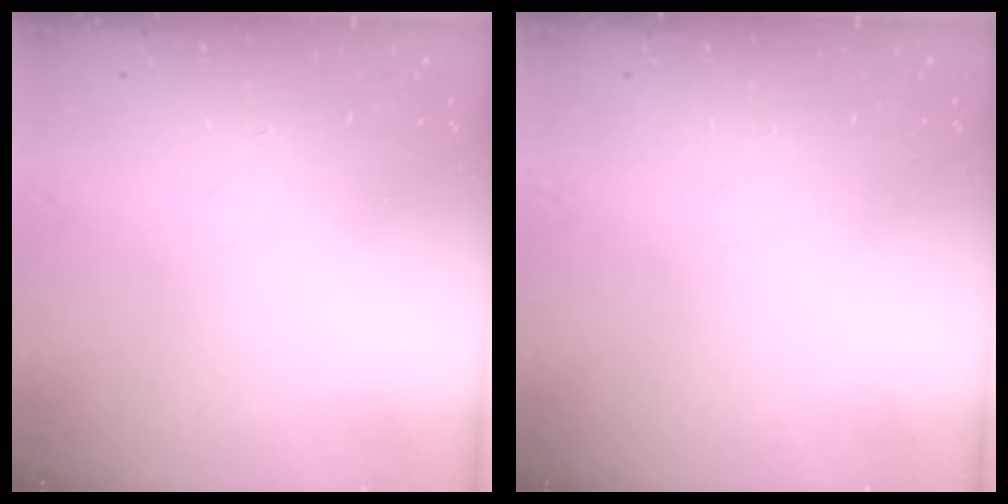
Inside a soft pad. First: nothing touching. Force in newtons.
{"total": 0.0}